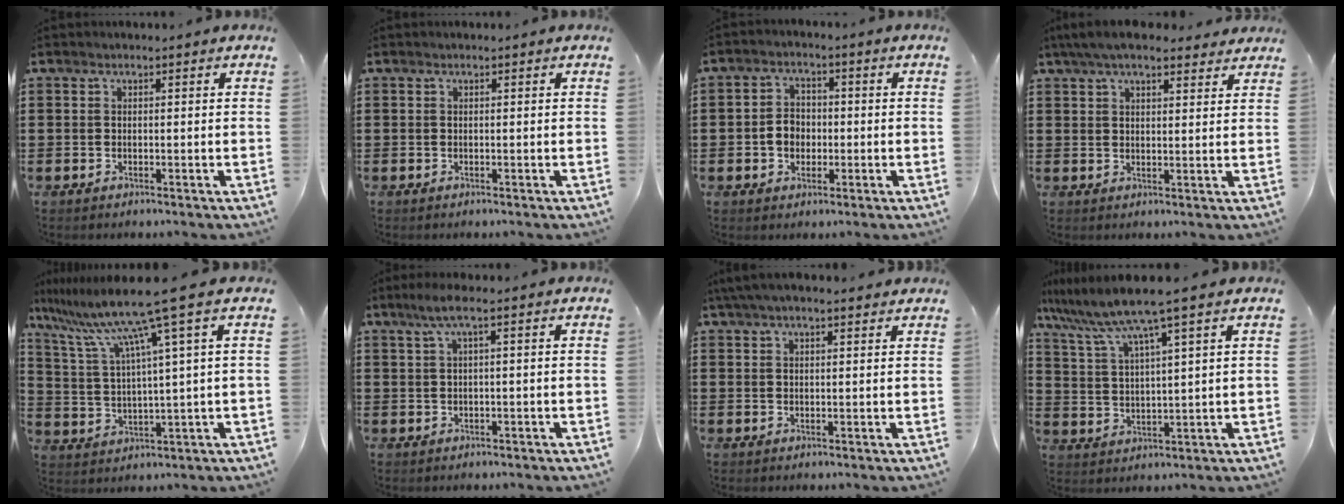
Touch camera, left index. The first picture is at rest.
{"total": 0.0}
{"total": 4.1, "force": [-0.8, 3.2, 2.5], "torque": [-0.053, 0.007, -0.016]}
{"total": 5.8, "force": [4.8, 1.5, 2.9], "torque": [-0.068, -0.003, 0.090]}
{"total": 11.2, "force": [7.2, -0.9, 8.6], "torque": [-0.199, -0.034, 0.108]}
{"total": 2.8, "force": [0.6, 0.2, 2.8], "torque": [-0.055, 0.002, 0.008]}
{"total": 3.1, "force": [2.5, 0.6, 1.7], "torque": [-0.039, 0.005, 0.048]}
{"total": 7.2, "force": [5.6, -0.7, 4.4], "torque": [-0.106, -0.033, 0.092]}